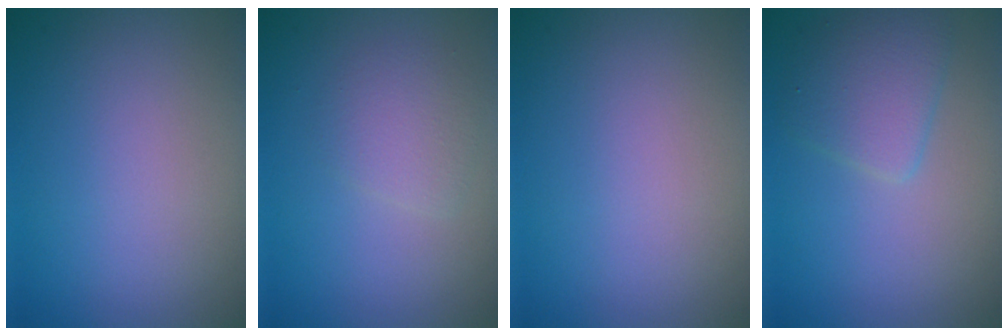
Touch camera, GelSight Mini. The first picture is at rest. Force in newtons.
{"total": 2.0, "press": 2.0, "slide": 0.2}
{"total": 0.0}
{"total": 3.0, "press": 3.0, "slide": 0.2}